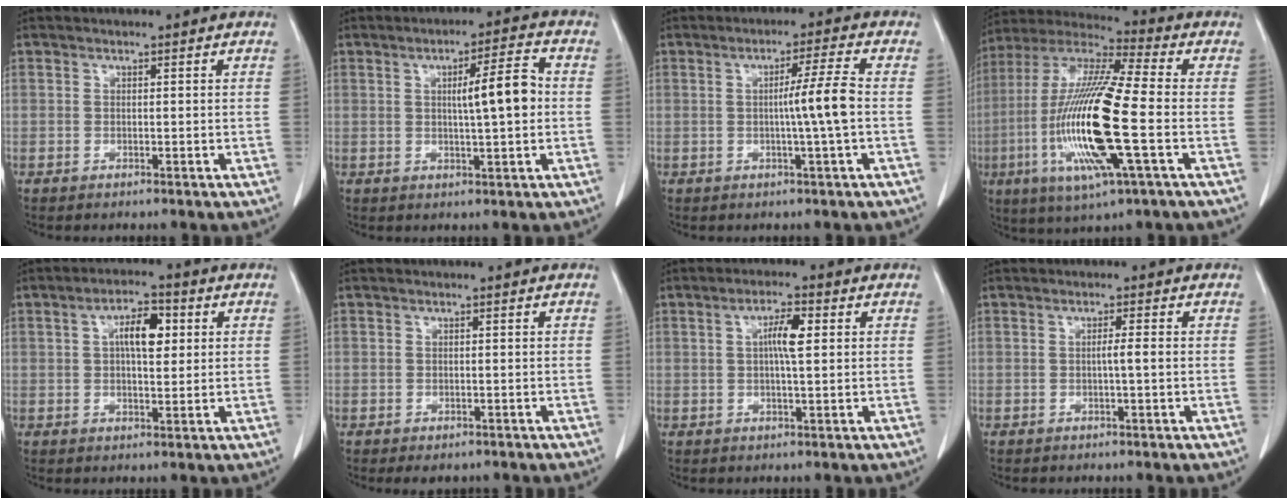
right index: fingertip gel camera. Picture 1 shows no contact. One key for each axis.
{"total": 7.1, "fx": 0.5, "fy": 0.7, "fz": 7.0, "tx": -0.106, "ty": 0.010, "tz": 0.006}
{"total": 5.6, "fx": -0.5, "fy": -1.3, "fz": 5.4, "tx": -0.087, "ty": 0.000, "tz": -0.009}
{"total": 20.0, "fx": -4.2, "fy": 1.6, "fz": 19.5, "tx": -0.414, "ty": -0.017, "tz": -0.081}
{"total": 6.3, "fx": 1.6, "fy": 2.4, "fz": 5.6, "tx": -0.099, "ty": 0.012, "tz": 0.026}
{"total": 2.3, "fx": -1.8, "fy": 1.3, "fz": 0.8, "tx": -0.006, "ty": 0.000, "tz": -0.018}
{"total": 4.5, "fx": 0.9, "fy": 0.6, "fz": 4.4, "tx": -0.080, "ty": 0.006, "tz": 0.014}
{"total": 1.7, "fx": -0.2, "fy": -0.2, "fz": 1.7, "tx": -0.030, "ty": 0.001, "tz": -0.003}